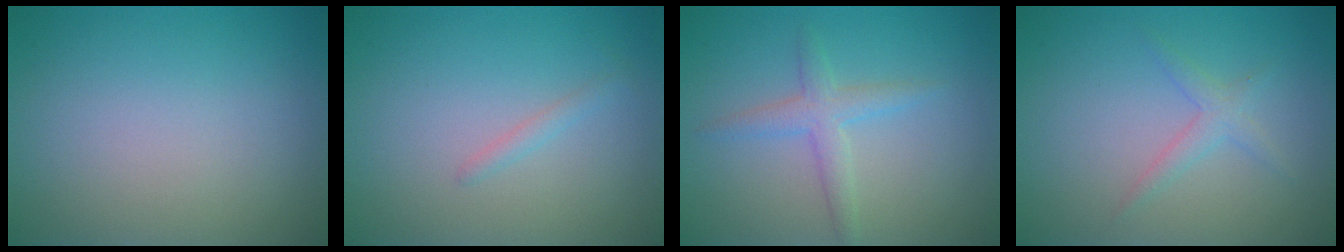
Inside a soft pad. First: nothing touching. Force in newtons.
{"total": 0.8, "press": 0.8, "slide": 0.1}
{"total": 2.3, "press": 2.3, "slide": 0.0}
{"total": 1.6, "press": 1.6, "slide": 0.1}